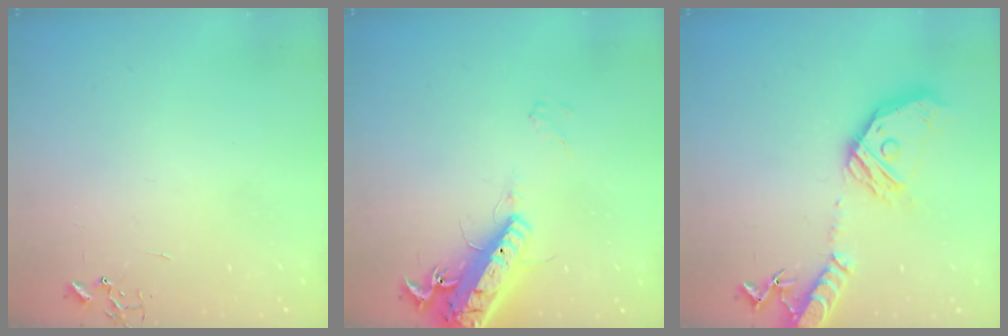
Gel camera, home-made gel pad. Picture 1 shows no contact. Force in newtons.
{"total": 19.0, "press": 18.7, "slide": 3.7}
{"total": 21.3, "press": 21.1, "slide": 3.1}